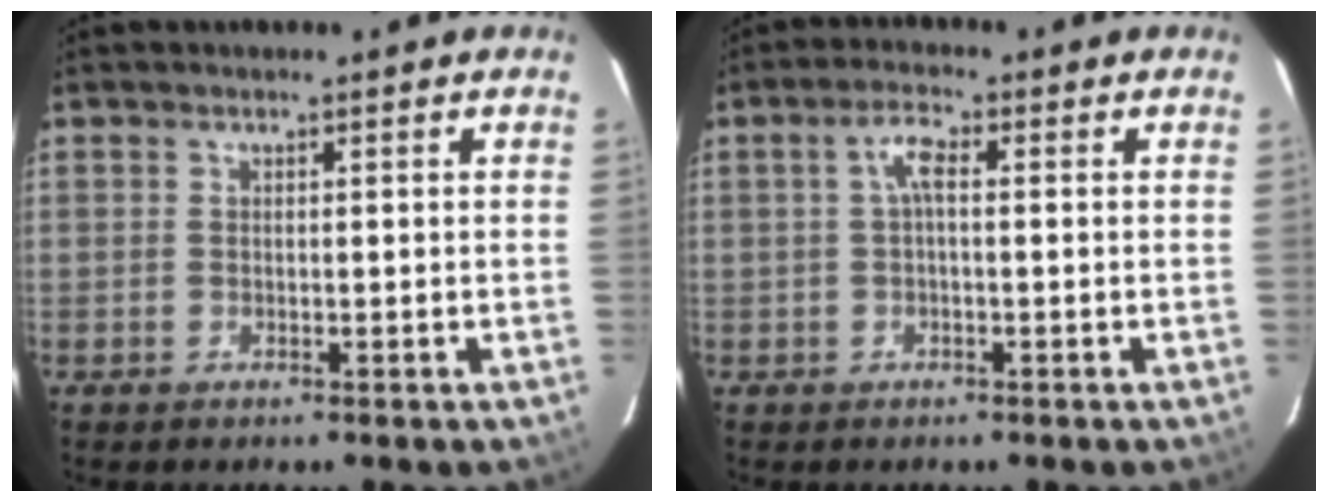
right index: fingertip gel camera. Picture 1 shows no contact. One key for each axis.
{"total": 3.1, "fx": 0.2, "fy": 1.0, "fz": 2.9, "tx": -0.059, "ty": 0.011, "tz": 0.004}